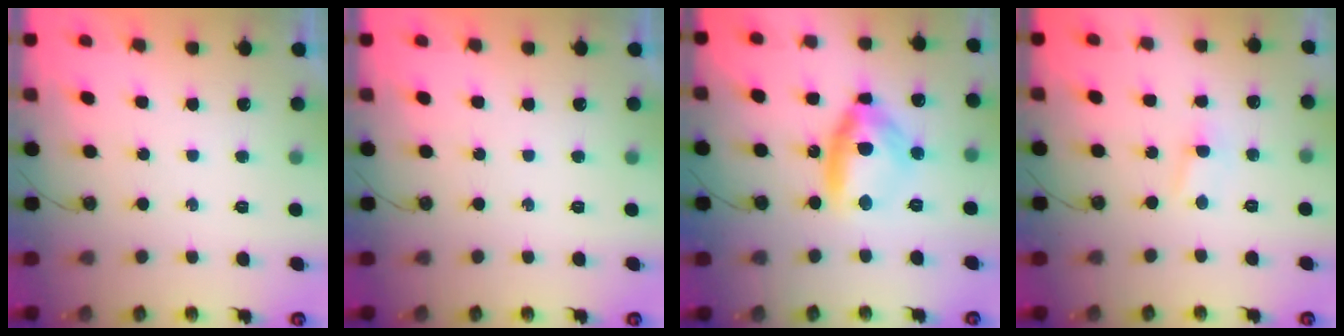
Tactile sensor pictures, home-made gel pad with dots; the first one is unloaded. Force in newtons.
{"total": 0.0}
{"total": 12.2, "press": 12.1, "slide": 1.6}
{"total": 2.7, "press": 2.7, "slide": 0.4}